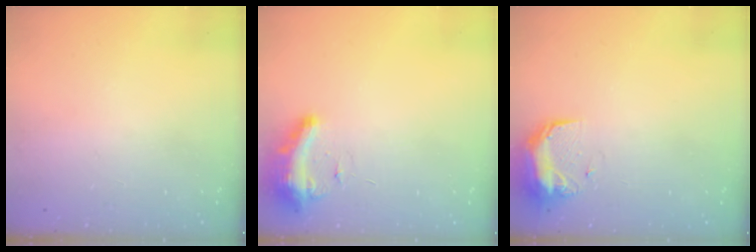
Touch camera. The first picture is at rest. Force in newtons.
{"total": 9.1, "press": 9.1, "slide": 1.0}
{"total": 9.3, "press": 9.3, "slide": 0.7}